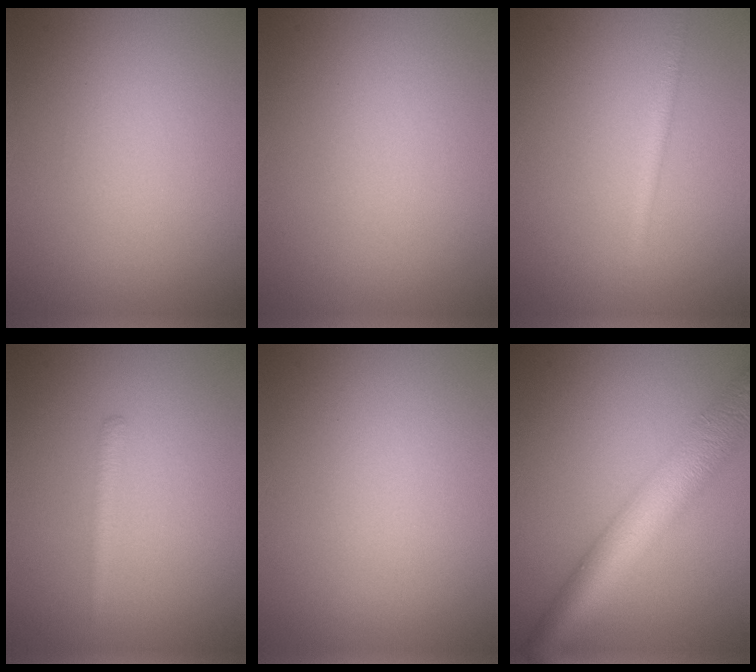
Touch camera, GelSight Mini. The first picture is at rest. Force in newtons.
{"total": 0.0}
{"total": 1.6, "press": 1.6, "slide": 0.0}
{"total": 1.1, "press": 1.1, "slide": 0.1}
{"total": 0.0}
{"total": 8.1, "press": 8.1, "slide": 0.1}